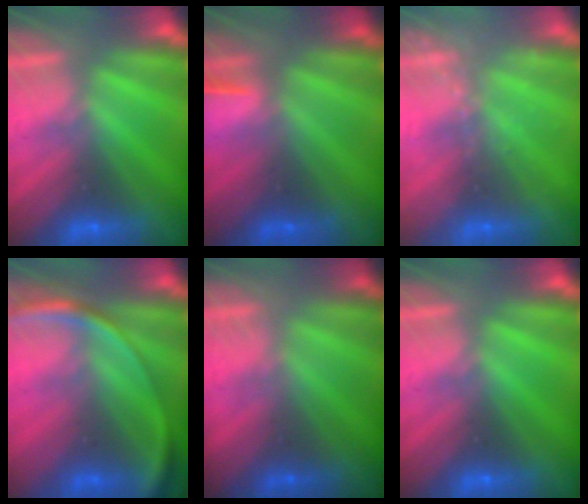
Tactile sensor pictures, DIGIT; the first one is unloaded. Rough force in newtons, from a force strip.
{"total": 1.6}
{"total": 2.0}
{"total": 2.7}
{"total": 1.8}
{"total": 0.0}